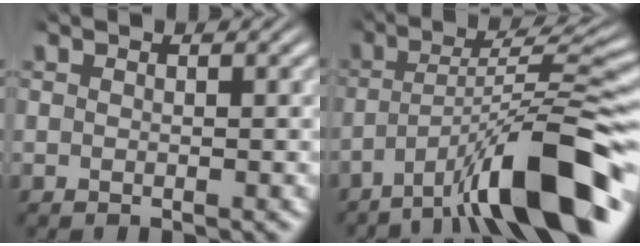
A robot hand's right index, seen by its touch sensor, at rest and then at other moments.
{"total": 9.2, "force": [-3.6, 2.2, 8.2], "torque": [-0.114, 0.002, -0.044]}